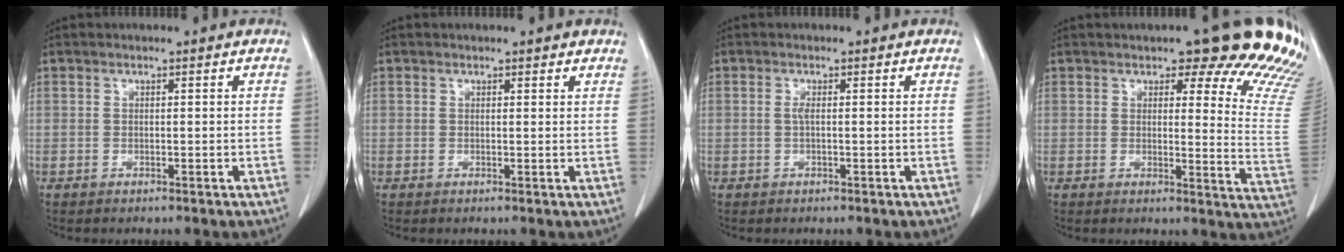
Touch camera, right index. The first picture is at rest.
{"total": 1.7, "force": [1.5, 0.6, 0.6], "torque": [-0.009, 0.002, 0.010]}
{"total": 0.9, "force": [0.1, 0.1, 0.9], "torque": [-0.018, 0.000, 0.002]}
{"total": 16.3, "force": [13.9, 3.2, 7.9], "torque": [-0.066, -0.080, 0.132]}